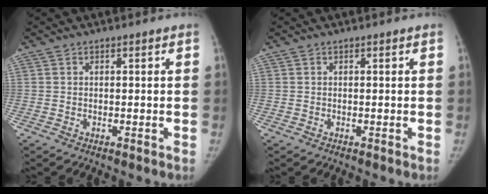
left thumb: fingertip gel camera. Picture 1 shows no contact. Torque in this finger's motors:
{"motor_torque": [0.05, -0.01, 0.10, -0.10, 0.04]}